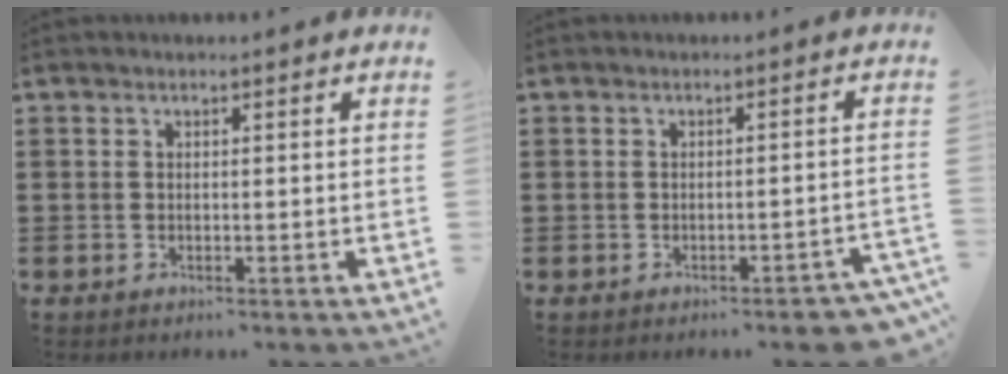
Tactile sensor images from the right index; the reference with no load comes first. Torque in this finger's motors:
{"motor_torque": [-0.40, 0.16, -1.05, -0.21]}